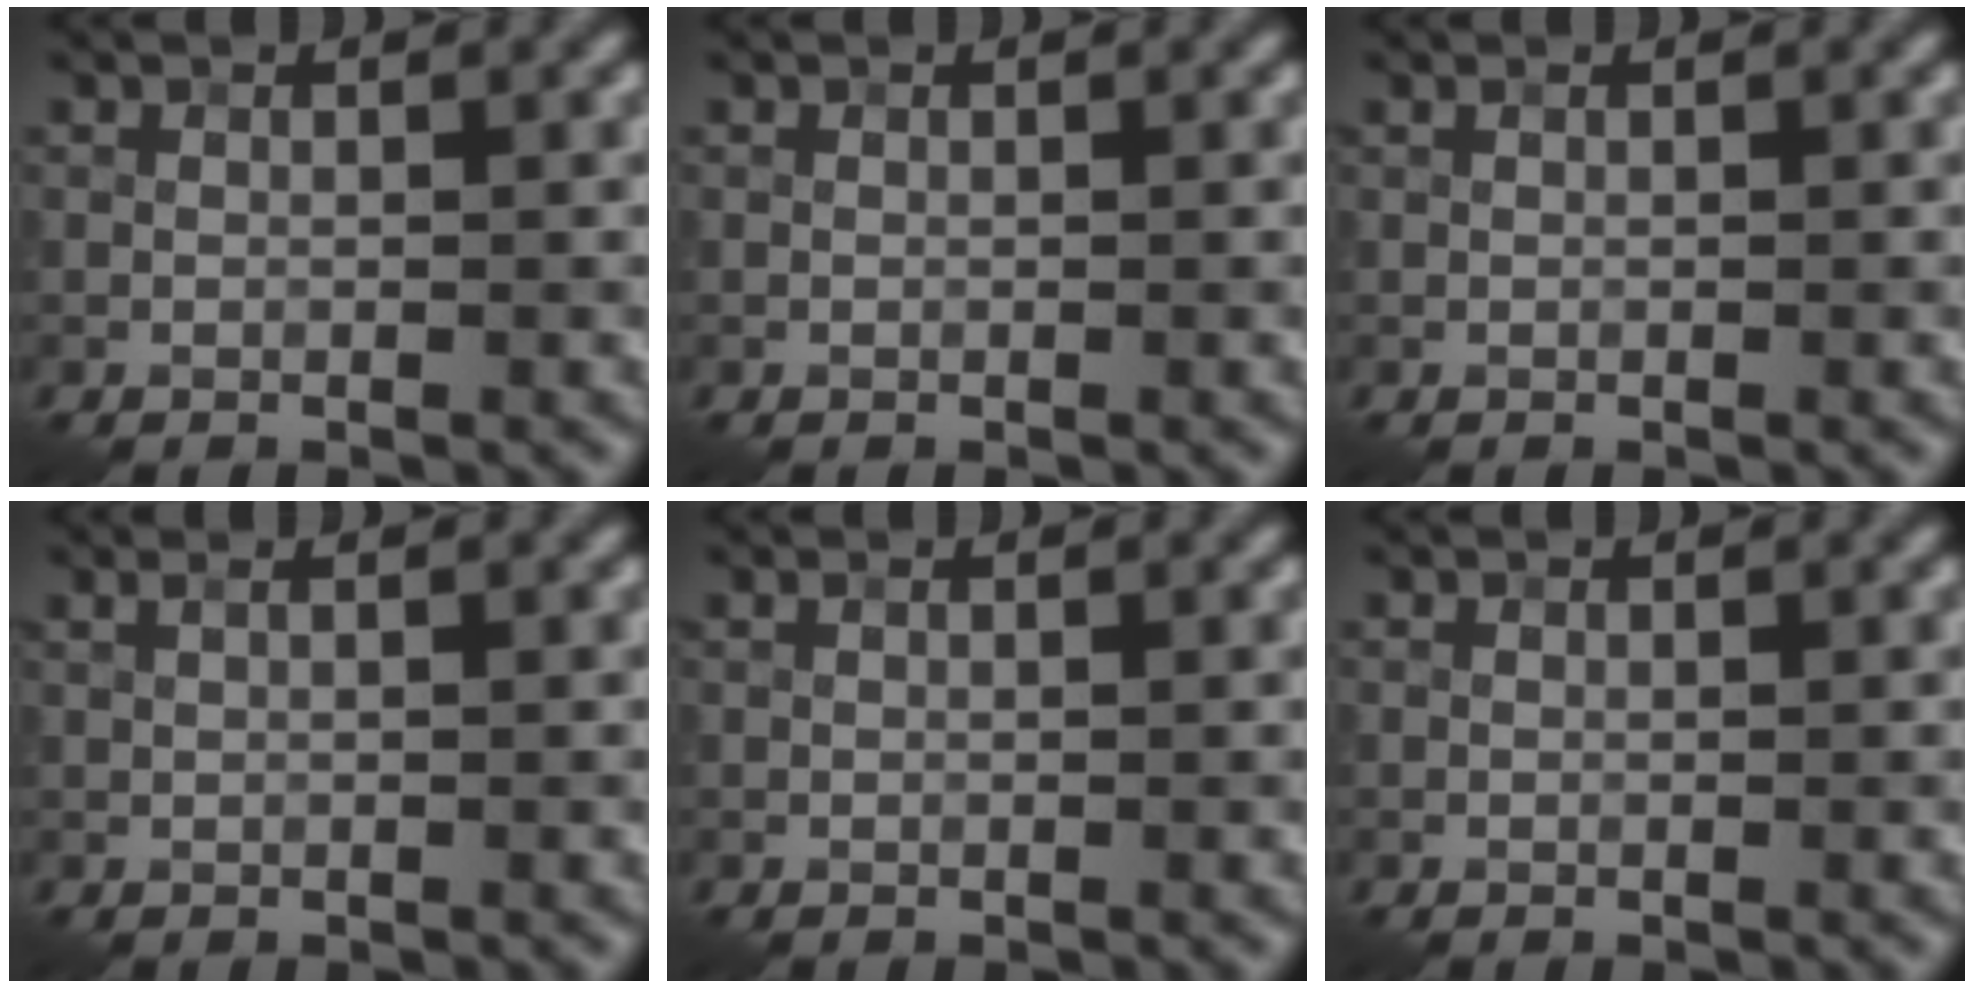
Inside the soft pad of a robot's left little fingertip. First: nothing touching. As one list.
[{"total": 0.0}, {"total": 0.0}, {"total": 1.3, "force": [0.7, 0.6, 1.0], "torque": [-0.009, 0.002, 0.002]}, {"total": 0.0}, {"total": 0.0}]